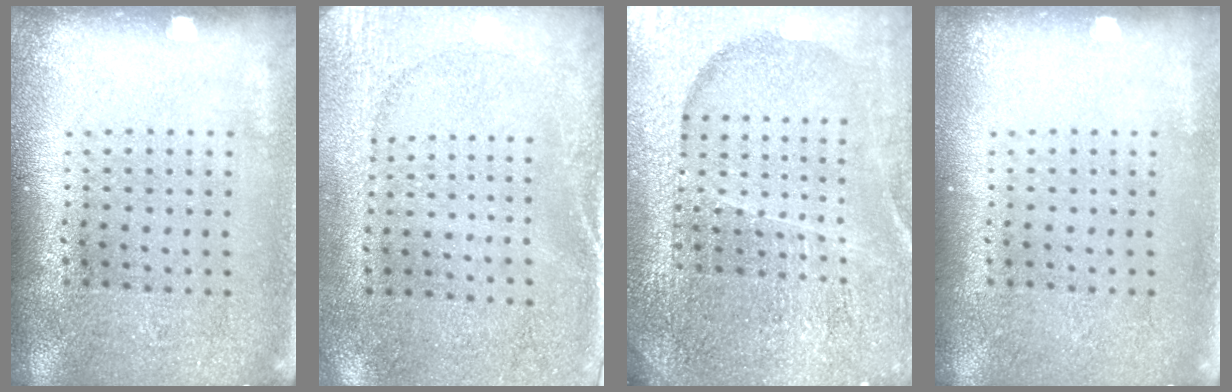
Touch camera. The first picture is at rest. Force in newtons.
{"total": 2.7, "press": 2.2, "slide": 1.6}
{"total": 5.4, "press": 4.9, "slide": 2.3}
{"total": 0.0}